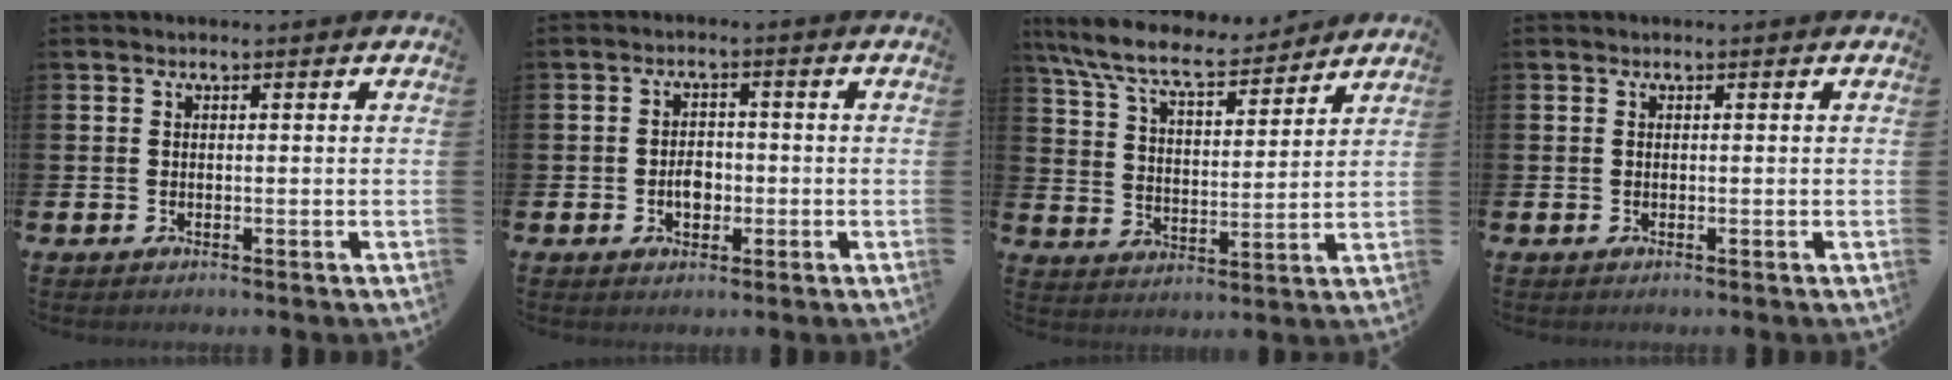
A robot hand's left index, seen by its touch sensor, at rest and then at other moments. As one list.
[{"total": 2.9, "force": [-0.7, 2.1, 1.9], "torque": [-0.018, -0.005, -0.019]}, {"total": 9.2, "force": [8.4, 1.8, 3.4], "torque": [-0.105, -0.046, 0.150]}, {"total": 0.0}]